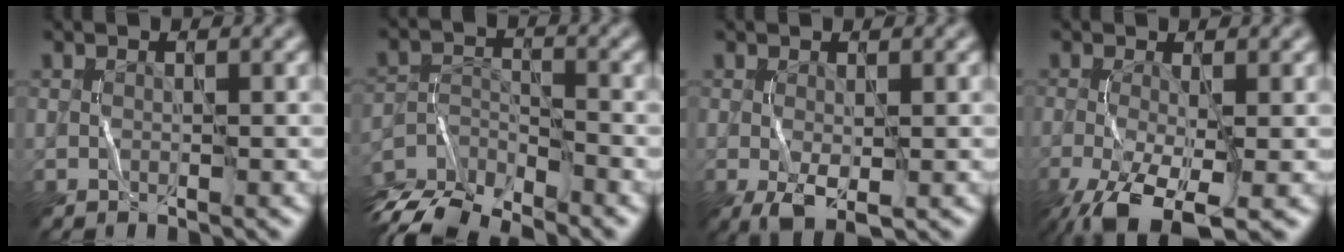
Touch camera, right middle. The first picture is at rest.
{"total": 7.3, "force": [-6.7, 1.9, 2.2], "torque": [-0.037, -0.012, -0.123]}
{"total": 3.1, "force": [-0.8, 1.3, 2.7], "torque": [-0.054, -0.011, -0.011]}
{"total": 7.9, "force": [-4.1, 2.6, 6.2], "torque": [-0.139, -0.024, -0.075]}